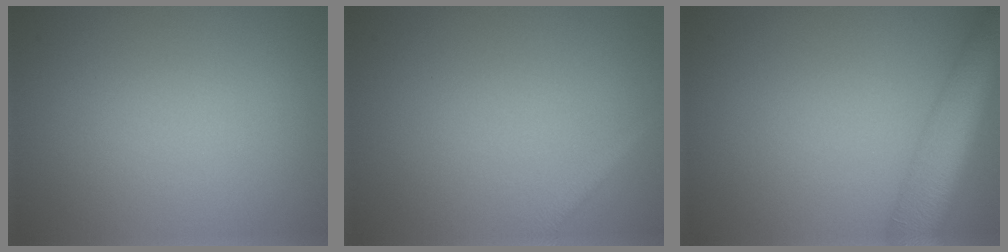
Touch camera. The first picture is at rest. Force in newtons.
{"total": 1.3, "press": 1.3, "slide": 0.0}
{"total": 7.4, "press": 7.4, "slide": 0.5}